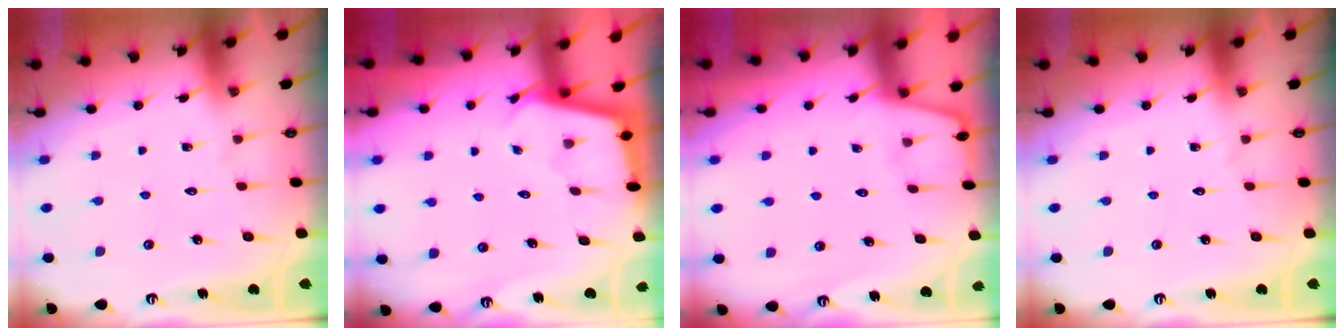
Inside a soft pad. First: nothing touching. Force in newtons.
{"total": 2.1, "press": 2.1, "slide": 0.2}
{"total": 1.9, "press": 1.8, "slide": 0.3}
{"total": 0.0}